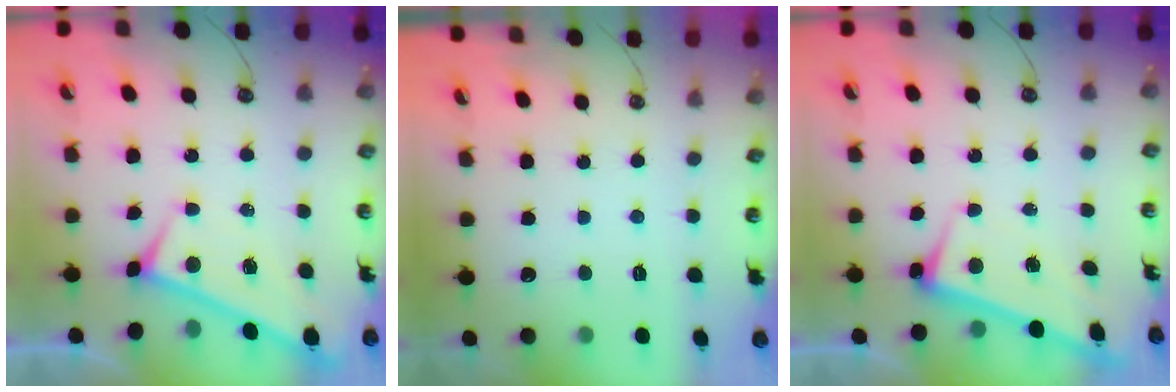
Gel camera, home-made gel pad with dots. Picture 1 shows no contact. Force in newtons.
{"total": 0.0}
{"total": 2.8, "press": 2.7, "slide": 0.4}